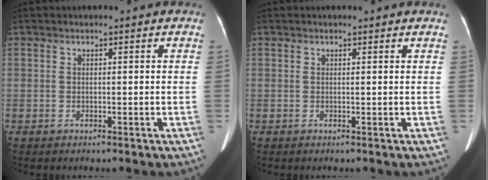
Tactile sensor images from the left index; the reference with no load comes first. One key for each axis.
{"total": 1.3, "fx": 1.2, "fy": 0.0, "fz": 0.4, "tx": -0.010, "ty": -0.007, "tz": 0.009}